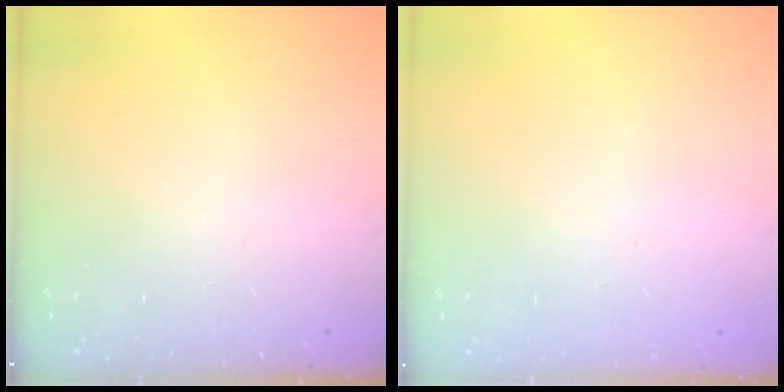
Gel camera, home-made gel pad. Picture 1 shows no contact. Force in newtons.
{"total": 0.0}